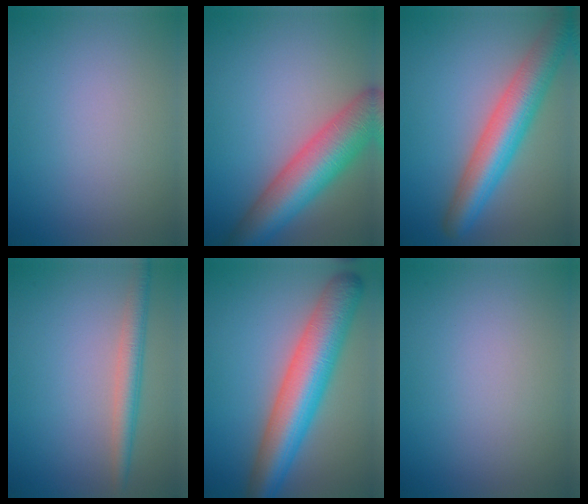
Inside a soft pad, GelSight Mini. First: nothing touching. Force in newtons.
{"total": 8.8, "press": 8.8, "slide": 0.4}
{"total": 7.6, "press": 7.6, "slide": 0.4}
{"total": 3.0, "press": 3.0, "slide": 0.1}
{"total": 9.3, "press": 9.3, "slide": 0.4}
{"total": 0.0}